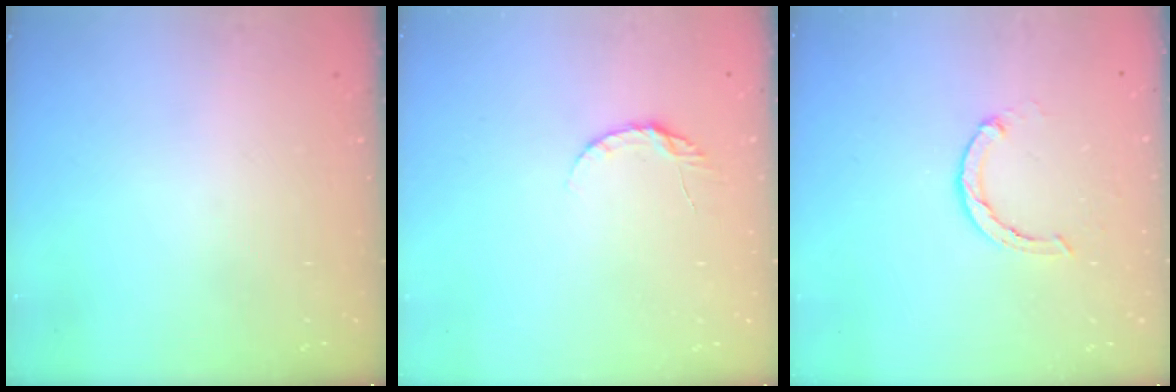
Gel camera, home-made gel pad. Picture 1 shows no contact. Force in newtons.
{"total": 4.1, "press": 4.1, "slide": 0.5}
{"total": 2.3, "press": 2.3, "slide": 0.2}